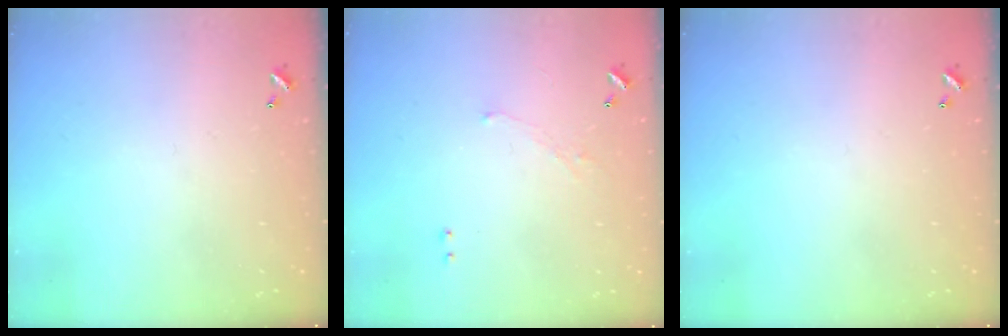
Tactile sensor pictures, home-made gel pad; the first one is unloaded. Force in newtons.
{"total": 0.8, "press": 0.6, "slide": 0.5}
{"total": 0.0}